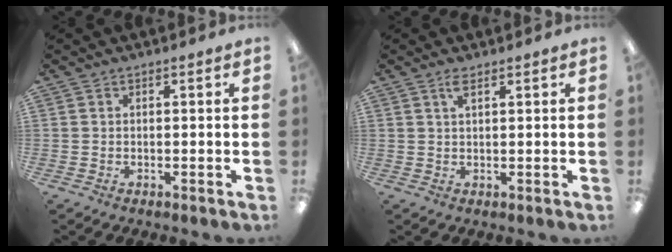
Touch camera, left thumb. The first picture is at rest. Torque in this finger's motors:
{"motor_torque": [-0.07, -0.05, -0.33, 0.00, 0.00]}